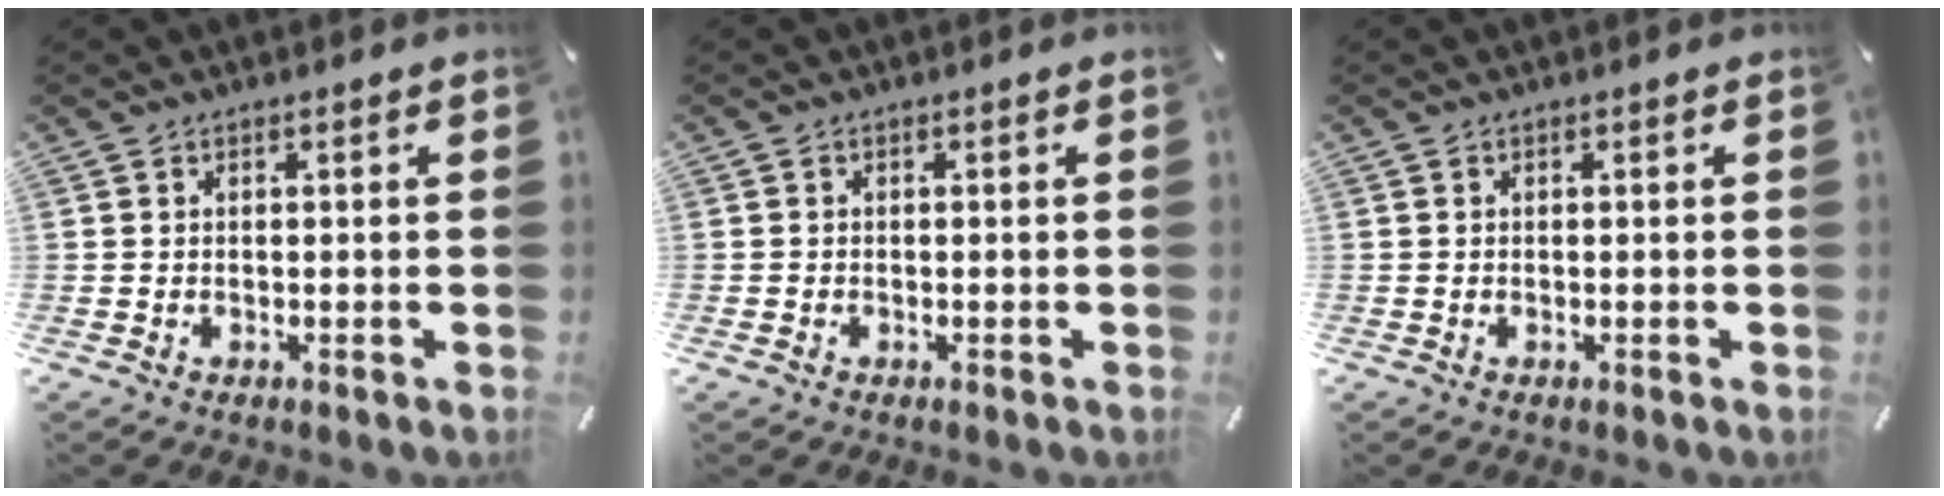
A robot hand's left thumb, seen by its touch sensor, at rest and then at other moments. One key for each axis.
{"total": 0.7, "fx": -0.3, "fy": 0.5, "fz": 0.3, "tx": -0.004, "ty": 0.002, "tz": -0.006}
{"total": 0.0}